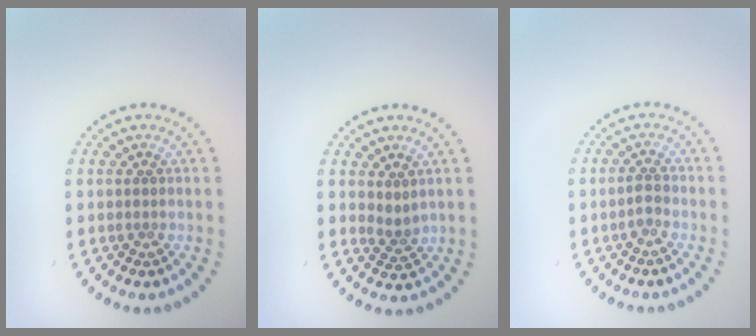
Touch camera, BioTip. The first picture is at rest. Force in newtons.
{"total": 1.6, "press": 1.1, "slide": 1.2}
{"total": 1.1, "press": 1.0, "slide": 0.4}